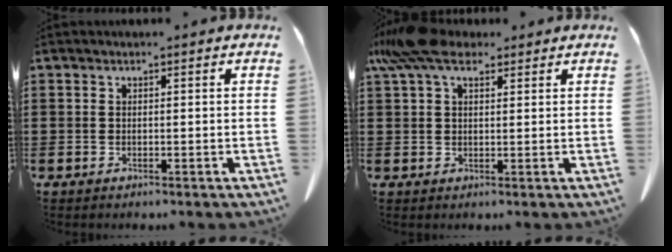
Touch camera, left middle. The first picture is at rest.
{"total": 6.9, "force": [4.3, 2.8, 4.5], "torque": [-0.109, 0.002, 0.080]}